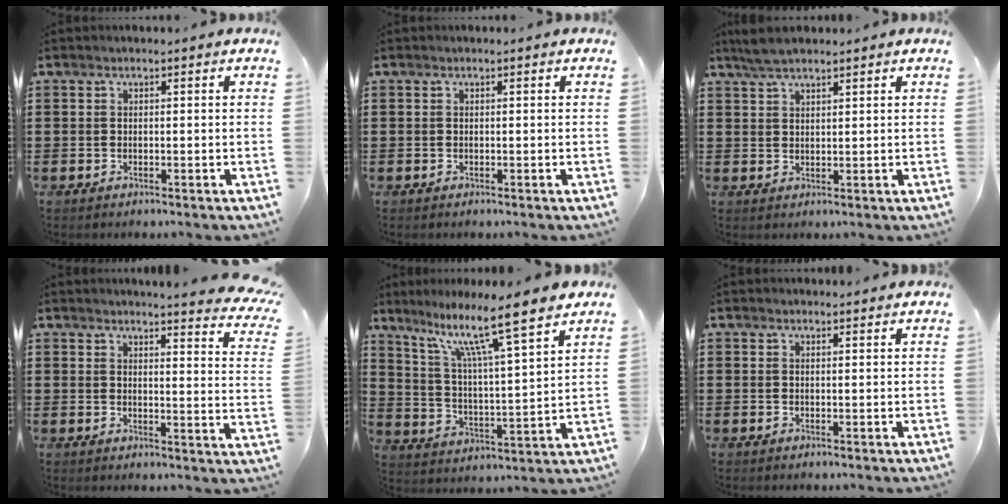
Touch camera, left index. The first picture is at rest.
{"total": 0.0}
{"total": 3.6, "force": [3.0, 0.9, 1.8], "torque": [-0.042, 0.002, 0.056]}
{"total": 3.6, "force": [3.4, -0.6, 1.1], "torque": [-0.031, -0.026, 0.056]}
{"total": 10.9, "force": [8.5, 0.1, 6.9], "torque": [-0.146, -0.054, 0.133]}
{"total": 1.1, "force": [1.1, 0.1, 0.1], "torque": [-0.004, 0.000, 0.021]}